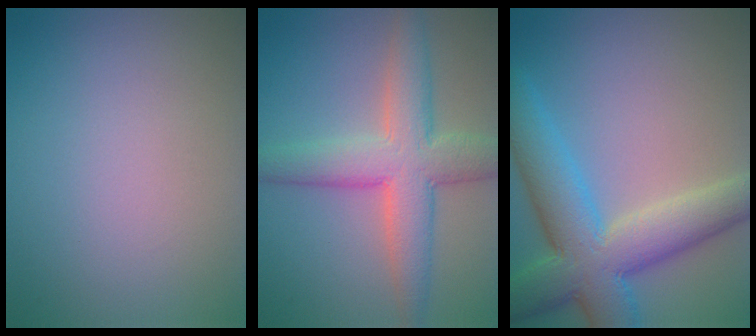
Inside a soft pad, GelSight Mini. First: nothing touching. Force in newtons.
{"total": 6.7, "press": 6.7, "slide": 0.6}
{"total": 9.4, "press": 9.4, "slide": 0.3}